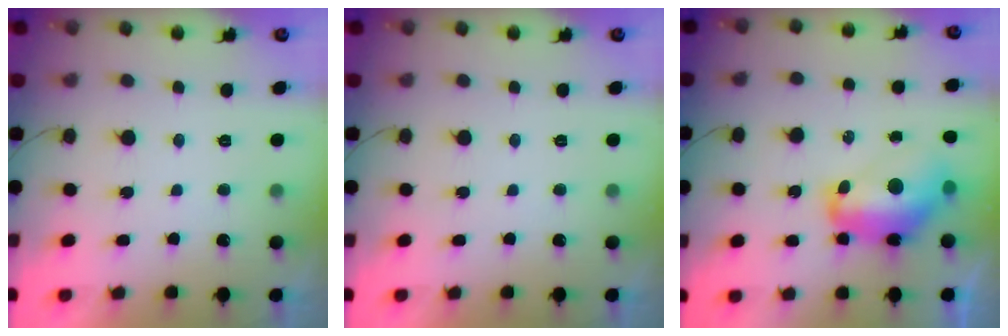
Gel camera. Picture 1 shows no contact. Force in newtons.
{"total": 0.0}
{"total": 14.3, "press": 14.2, "slide": 1.5}